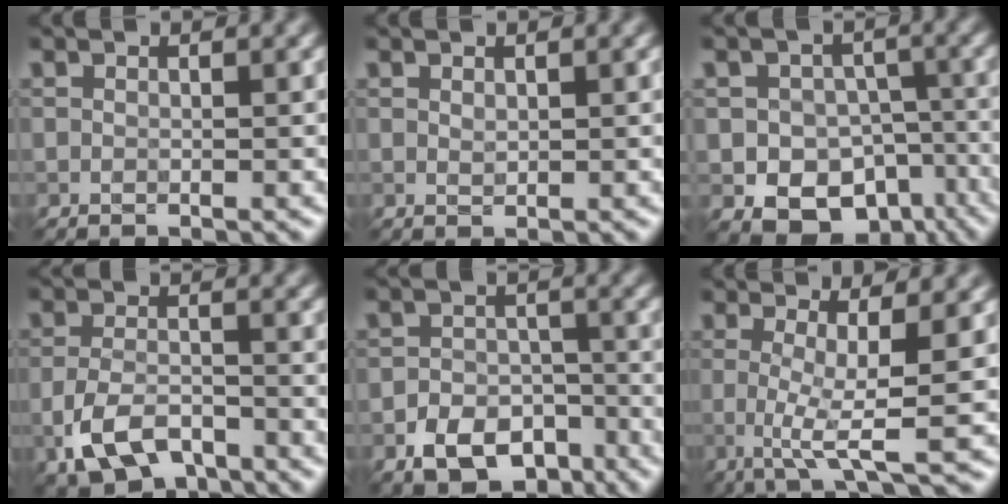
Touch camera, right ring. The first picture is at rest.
{"total": 0.6, "force": [0.3, 0.4, 0.4], "torque": [-0.009, 0.001, 0.006]}
{"total": 9.4, "force": [-4.3, 7.5, 3.8], "torque": [-0.034, -0.008, -0.073]}
{"total": 5.4, "force": [-3.1, 2.8, 3.3], "torque": [-0.070, -0.003, -0.066]}
{"total": 5.9, "force": [-3.4, 3.9, 2.8], "torque": [-0.042, -0.005, -0.054]}
{"total": 4.6, "force": [0.0, 0.7, 4.6], "torque": [-0.083, -0.007, -0.004]}